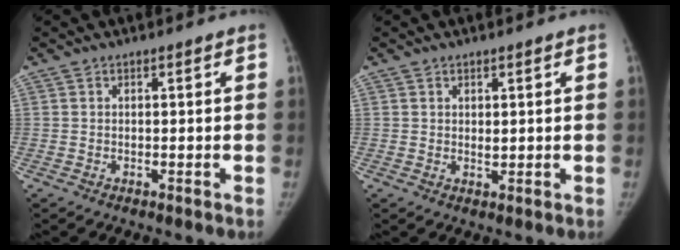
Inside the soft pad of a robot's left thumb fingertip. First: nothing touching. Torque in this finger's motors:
{"motor_torque": [-0.05, -0.12, -0.05, 0.26, 0.00]}